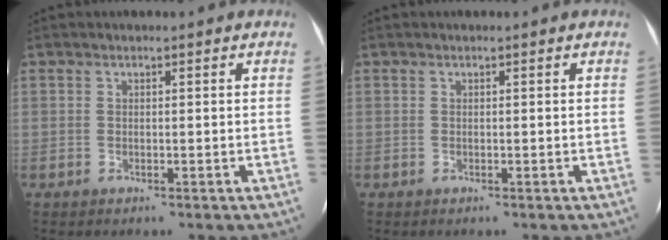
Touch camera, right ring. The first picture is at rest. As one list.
[{"total": 0.0}]